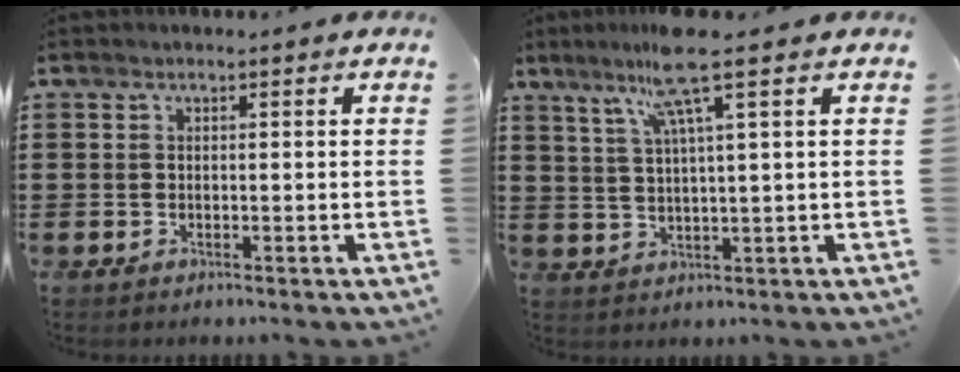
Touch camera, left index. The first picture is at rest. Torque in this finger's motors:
{"motor_torque": [1.05, -1.09, 0.70, 0.21]}